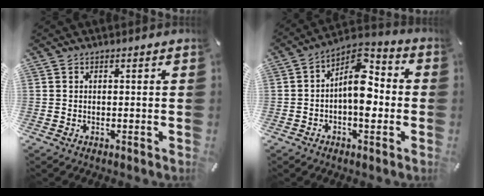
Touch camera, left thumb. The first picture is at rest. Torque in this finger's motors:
{"motor_torque": [1.81, 2.79, 0.39, 0.12, 0.16]}